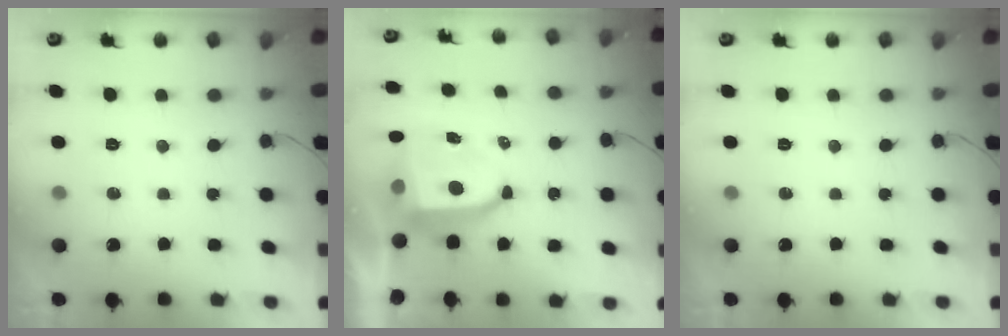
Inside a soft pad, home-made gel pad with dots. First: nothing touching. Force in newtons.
{"total": 8.5, "press": 8.4, "slide": 1.1}
{"total": 0.0}